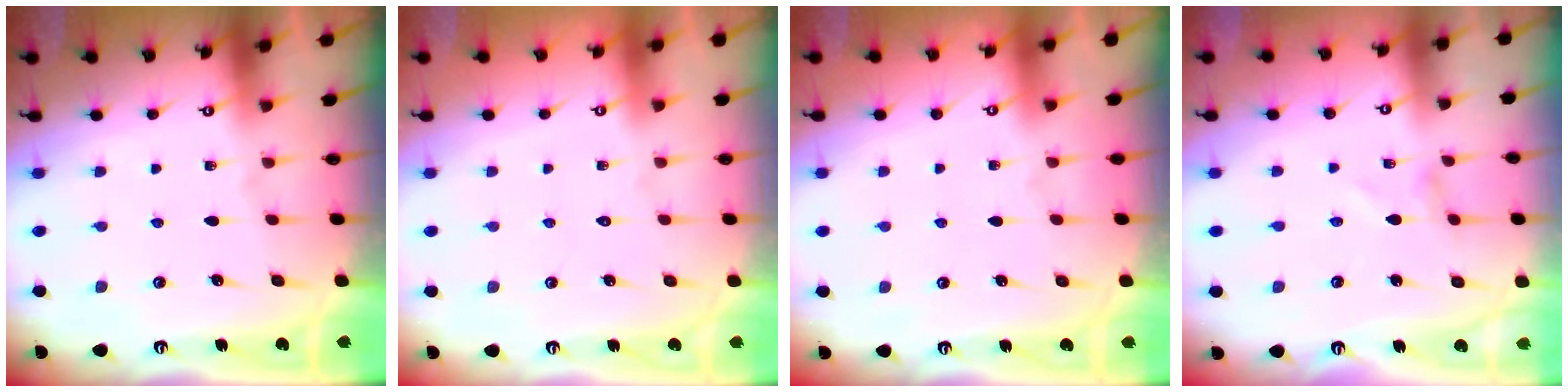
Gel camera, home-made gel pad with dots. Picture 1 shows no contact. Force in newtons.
{"total": 1.6, "press": 1.6, "slide": 0.1}
{"total": 1.6, "press": 1.6, "slide": 0.2}
{"total": 1.4, "press": 1.4, "slide": 0.1}